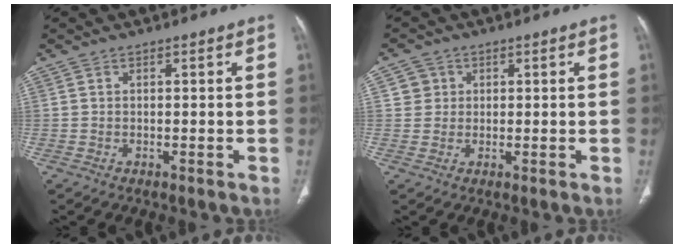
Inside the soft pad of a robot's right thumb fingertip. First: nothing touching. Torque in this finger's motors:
{"motor_torque": [-0.29, 0.24, 0.12, -0.06, 0.02]}